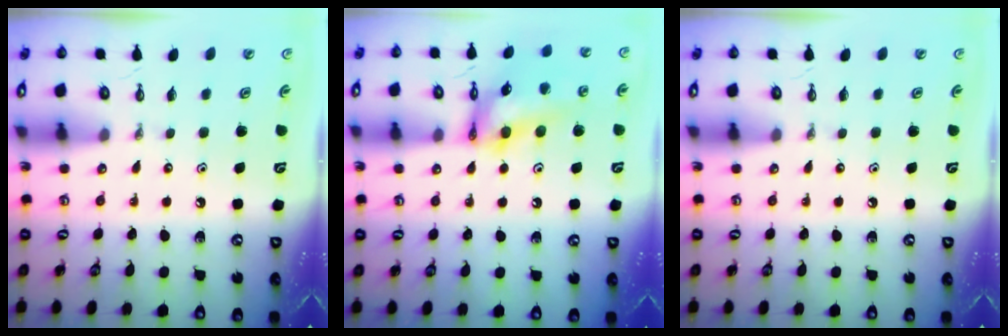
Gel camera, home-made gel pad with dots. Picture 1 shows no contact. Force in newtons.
{"total": 15.3, "press": 15.2, "slide": 1.5}
{"total": 0.0}